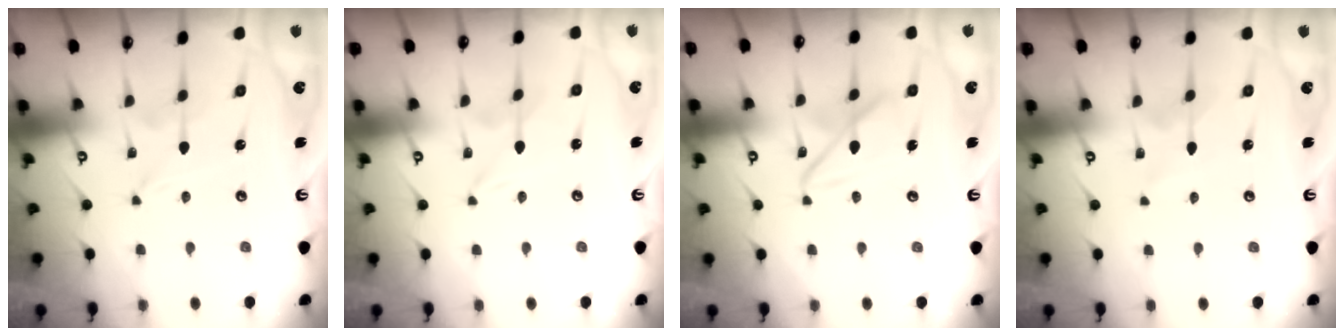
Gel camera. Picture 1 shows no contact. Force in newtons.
{"total": 0.0}
{"total": 9.6, "press": 9.6, "slide": 0.9}
{"total": 1.7, "press": 1.7, "slide": 0.1}